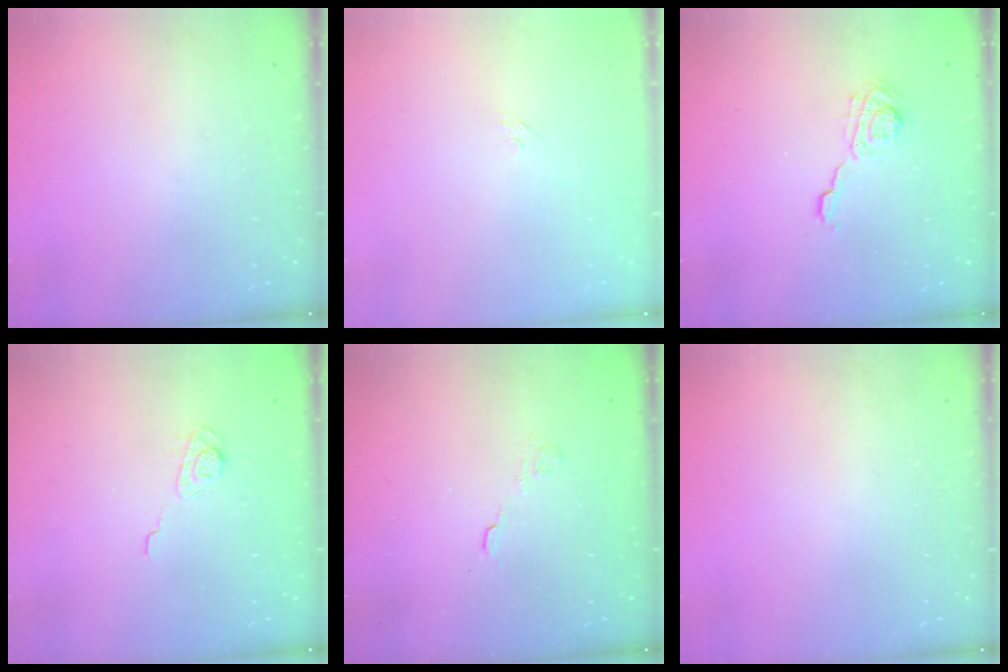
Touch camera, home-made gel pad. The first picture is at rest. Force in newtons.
{"total": 2.7, "press": 2.4, "slide": 1.1}
{"total": 7.0, "press": 7.0, "slide": 0.3}
{"total": 3.5, "press": 3.2, "slide": 1.5}
{"total": 2.6, "press": 2.2, "slide": 1.4}
{"total": 0.0}